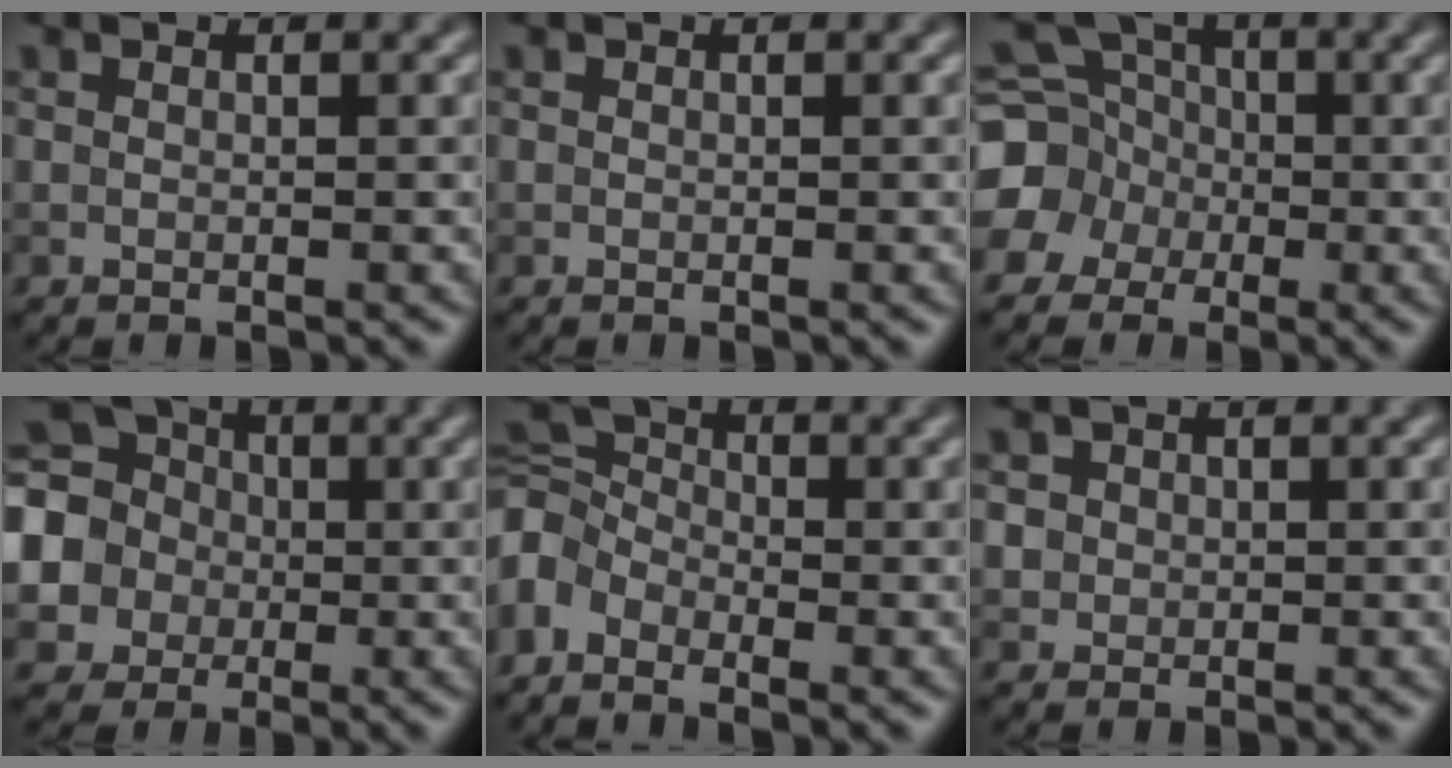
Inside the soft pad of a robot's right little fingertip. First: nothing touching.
{"total": 0.0}
{"total": 8.0, "force": [-1.5, 7.3, 2.7], "torque": [-0.071, 0.005, -0.058]}
{"total": 10.8, "force": [0.6, 10.0, 4.1], "torque": [-0.129, 0.022, -0.020]}
{"total": 4.1, "force": [-2.3, 2.8, 2.0], "torque": [-0.041, 0.008, -0.064]}
{"total": 2.1, "force": [0.7, 1.9, 0.6], "torque": [-0.005, 0.003, 0.019]}